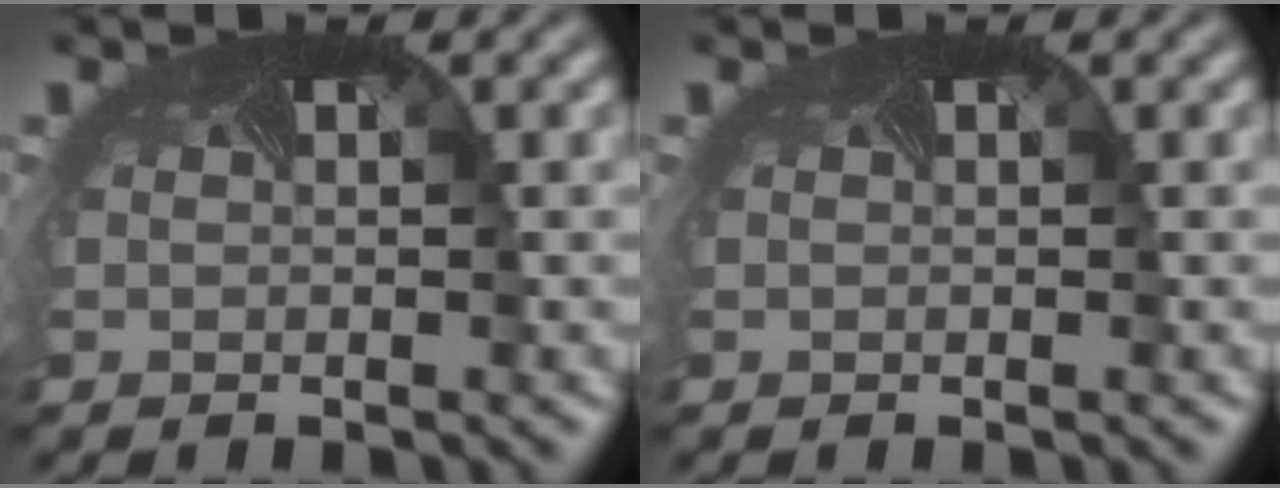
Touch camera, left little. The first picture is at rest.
{"total": 0.0}